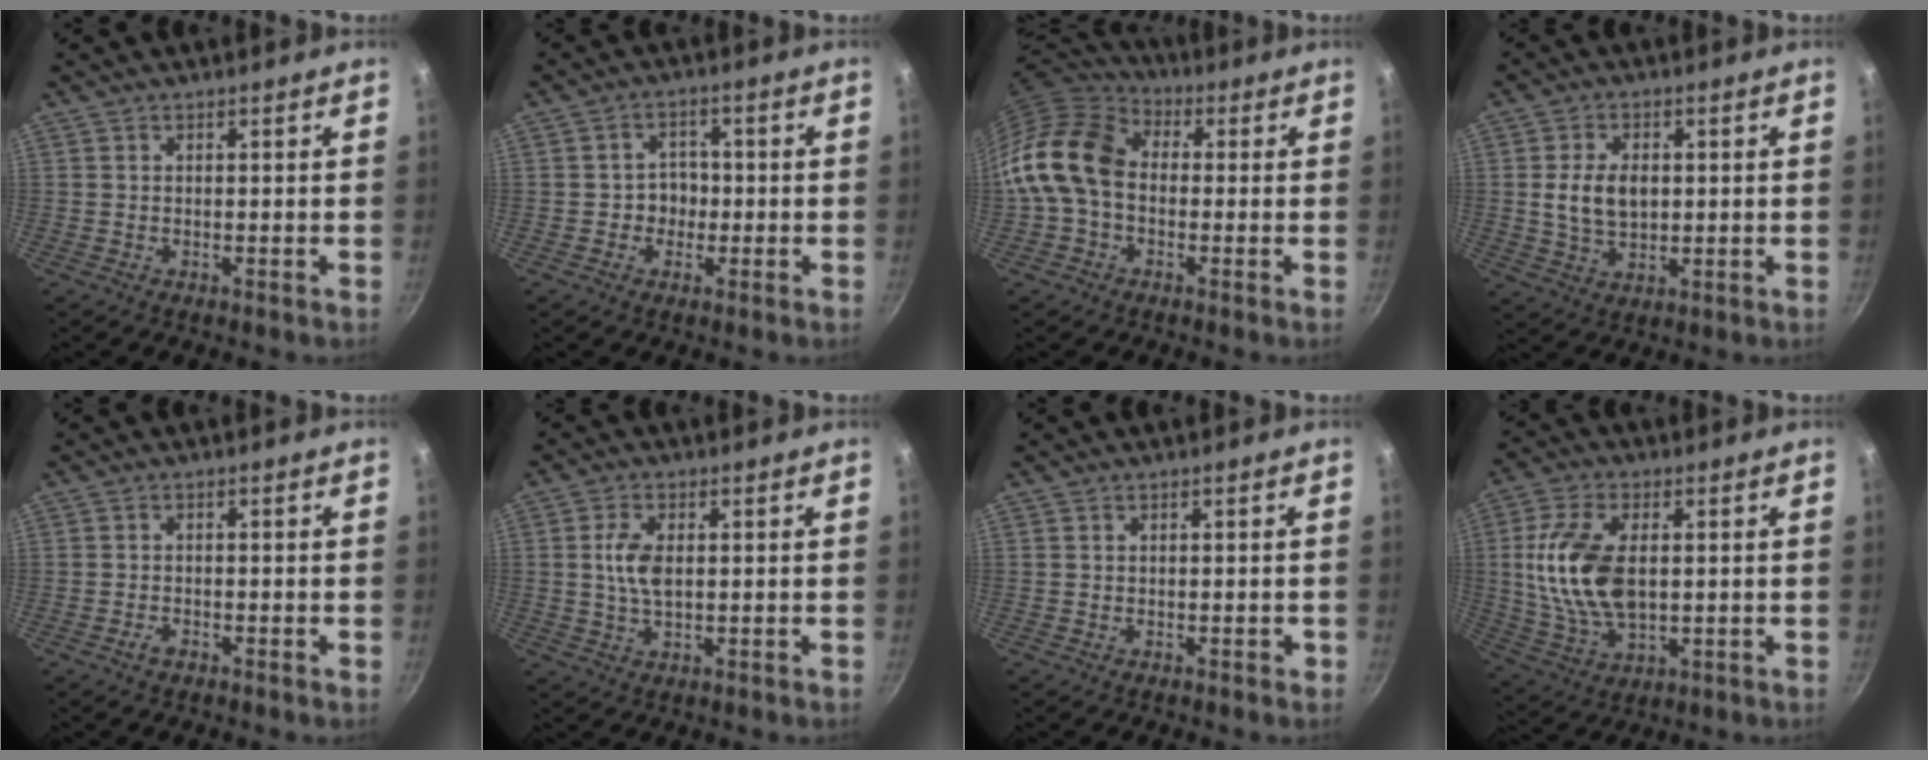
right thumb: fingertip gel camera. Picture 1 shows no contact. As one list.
[{"total": 4.2, "force": [-0.9, 3.7, 1.8], "torque": [0.009, 0.012, -0.016]}, {"total": 15.2, "force": [-0.9, 11.1, 10.3], "torque": [-0.180, 0.035, -0.038]}, {"total": 8.0, "force": [0.7, 5.2, 6.0], "torque": [-0.096, -0.003, 0.015]}, {"total": 1.5, "force": [-1.0, 0.6, 0.9], "torque": [-0.022, 0.008, -0.022]}, {"total": 5.6, "force": [0.6, 3.0, 4.7], "torque": [-0.090, 0.001, 0.010]}, {"total": 0.6, "force": [-0.2, 0.4, 0.4], "torque": [0.001, 0.005, -0.003]}, {"total": 15.1, "force": [1.3, 8.7, 12.3], "torque": [-0.230, -0.002, 0.030]}]